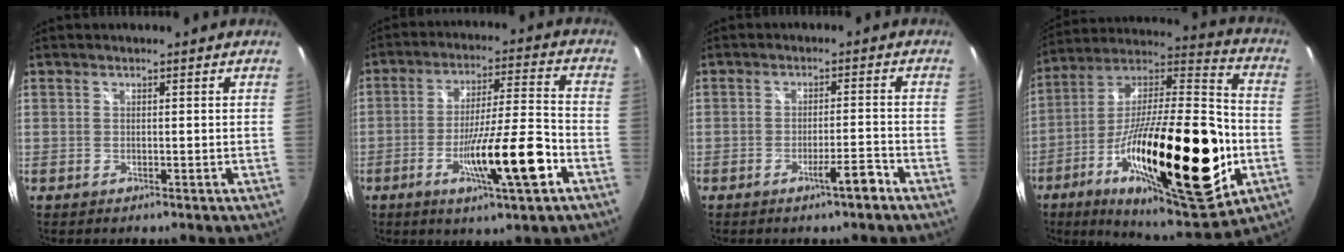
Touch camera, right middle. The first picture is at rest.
{"total": 14.1, "force": [-6.0, 0.9, 12.8], "torque": [-0.228, -0.018, -0.100]}
{"total": 4.2, "force": [-2.8, 0.0, 3.1], "torque": [-0.056, -0.004, -0.043]}
{"total": 34.7, "force": [-11.3, 10.0, 31.3], "torque": [-0.533, -0.045, -0.181]}